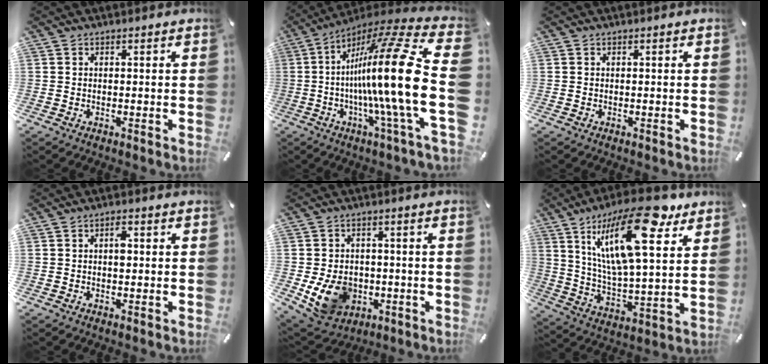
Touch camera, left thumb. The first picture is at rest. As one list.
[{"total": 28.9, "force": [-2.1, 1.4, 28.8], "torque": [-0.502, -0.034, -0.051]}, {"total": 0.0}, {"total": 2.5, "force": [0.3, 1.2, 2.1], "torque": [-0.027, -0.001, 0.000]}, {"total": 11.5, "force": [-2.9, 9.2, 6.3], "torque": [-0.135, 0.010, -0.047]}, {"total": 24.5, "force": [13.0, 9.2, 18.6], "torque": [-0.340, -0.057, 0.208]}]